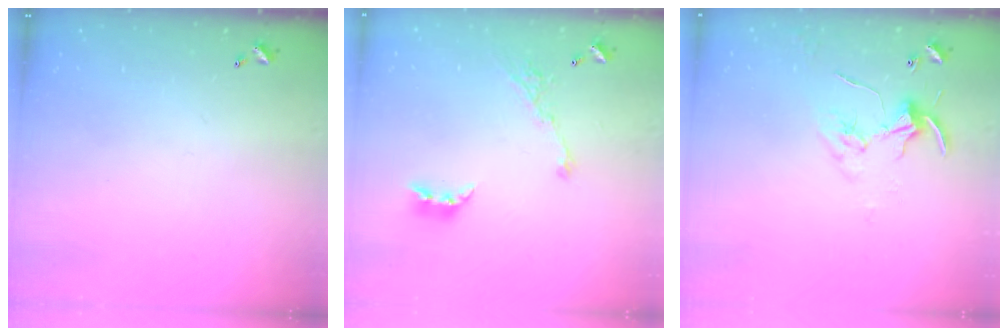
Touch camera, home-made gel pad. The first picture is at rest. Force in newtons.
{"total": 7.9, "press": 7.9, "slide": 0.8}
{"total": 4.9, "press": 4.9, "slide": 0.3}